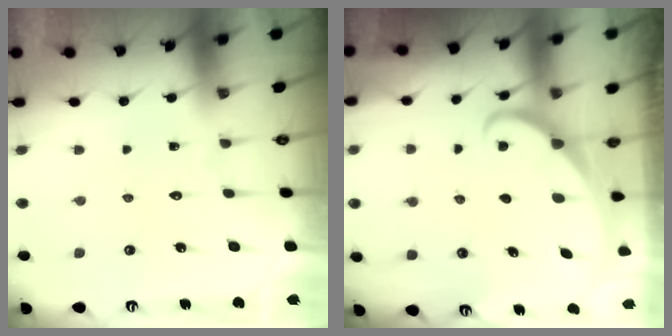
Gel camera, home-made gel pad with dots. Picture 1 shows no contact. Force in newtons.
{"total": 1.7, "press": 1.7, "slide": 0.1}